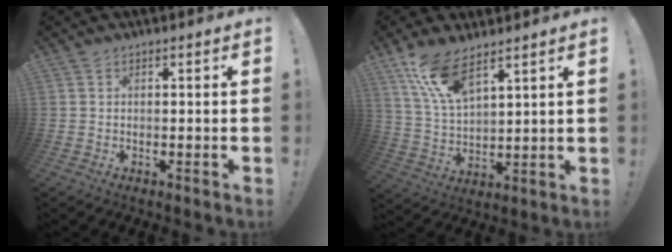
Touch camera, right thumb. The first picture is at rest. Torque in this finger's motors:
{"motor_torque": [0.05, 0.32, 0.55, 0.26, 0.09]}